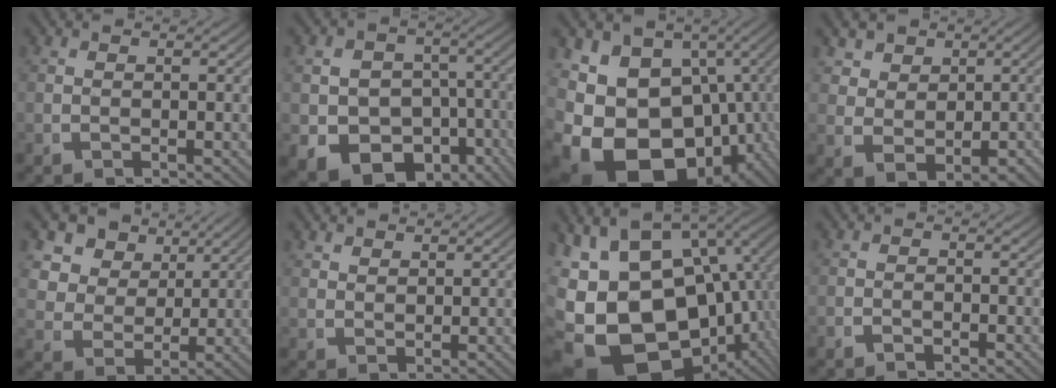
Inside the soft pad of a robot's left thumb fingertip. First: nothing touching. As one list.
[{"total": 14.9, "force": [-6.9, 11.6, 6.4], "torque": [-0.149, -0.090, -0.080]}, {"total": 23.1, "force": [-5.0, 17.6, 14.1], "torque": [-0.295, -0.101, -0.043]}, {"total": 4.9, "force": [0.9, 4.0, 2.7], "torque": [-0.063, -0.034, 0.036]}, {"total": 9.7, "force": [3.4, 7.6, 5.0], "torque": [-0.121, -0.019, 0.058]}, {"total": 1.8, "force": [1.8, 0.1, 0.2], "torque": [0.003, 0.000, 0.040]}, {"total": 22.9, "force": [-4.2, 16.8, 14.9], "torque": [-0.303, -0.097, -0.035]}, {"total": 1.0, "force": [-0.9, 0.2, 0.1], "torque": [-0.001, -0.004, -0.019]}]